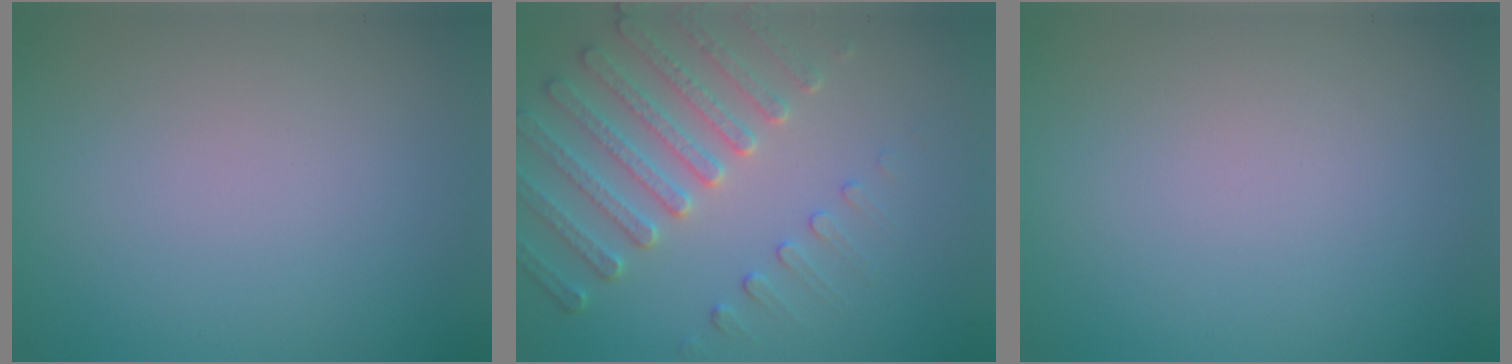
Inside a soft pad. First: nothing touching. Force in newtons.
{"total": 4.7, "press": 4.4, "slide": 1.7}
{"total": 0.0}